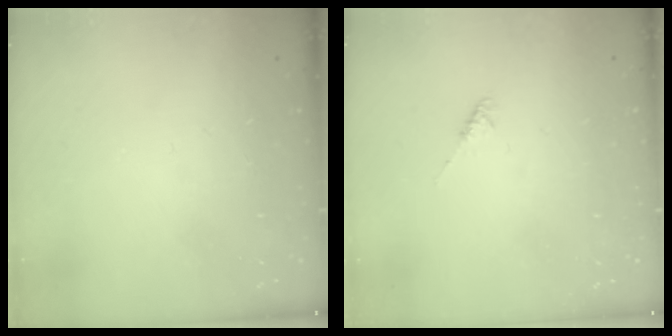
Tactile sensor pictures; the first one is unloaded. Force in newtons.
{"total": 2.0, "press": 1.9, "slide": 0.4}